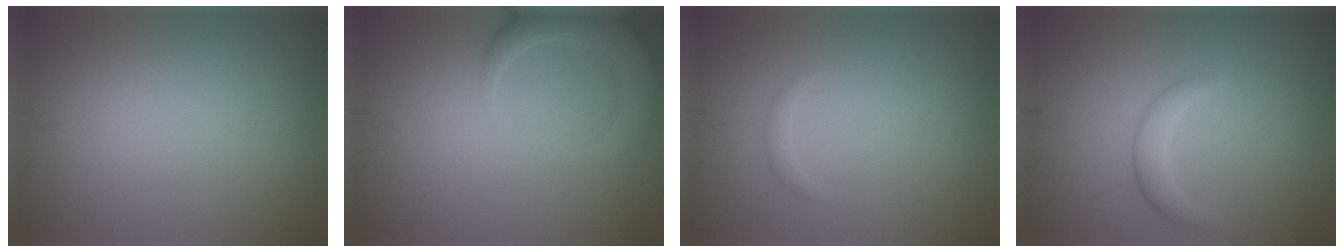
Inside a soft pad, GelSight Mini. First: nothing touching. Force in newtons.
{"total": 4.7, "press": 4.6, "slide": 0.8}
{"total": 0.6, "press": 0.6, "slide": 0.1}
{"total": 1.6, "press": 1.6, "slide": 0.1}